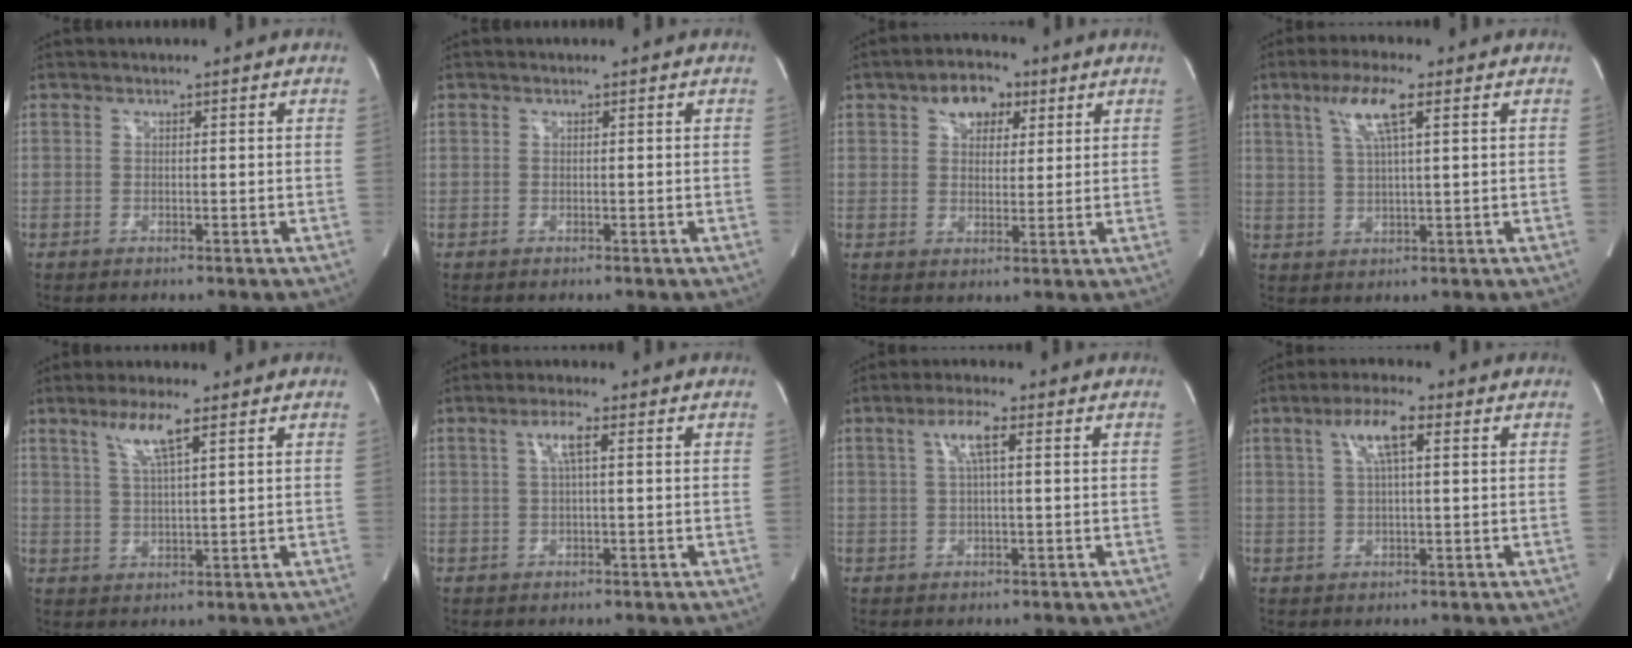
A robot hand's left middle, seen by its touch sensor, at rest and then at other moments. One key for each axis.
{"total": 0.0}
{"total": 6.1, "fx": 3.1, "fy": 3.7, "fz": 3.7, "tx": -0.062, "ty": 0.017, "tz": 0.050}
{"total": 6.8, "fx": 3.2, "fy": 0.4, "fz": 6.0, "tx": -0.128, "ty": 0.006, "tz": 0.063}
{"total": 5.8, "fx": 3.3, "fy": 0.2, "fz": 4.8, "tx": -0.101, "ty": -0.002, "tz": 0.065}
{"total": 3.3, "fx": 1.0, "fy": 0.3, "fz": 3.1, "tx": -0.067, "ty": 0.005, "tz": 0.020}
{"total": 4.2, "fx": 1.3, "fy": 0.3, "fz": 4.0, "tx": -0.085, "ty": 0.007, "tz": 0.028}
{"total": 5.9, "fx": 2.2, "fy": 0.8, "fz": 5.4, "tx": -0.109, "ty": 0.010, "tz": 0.041}